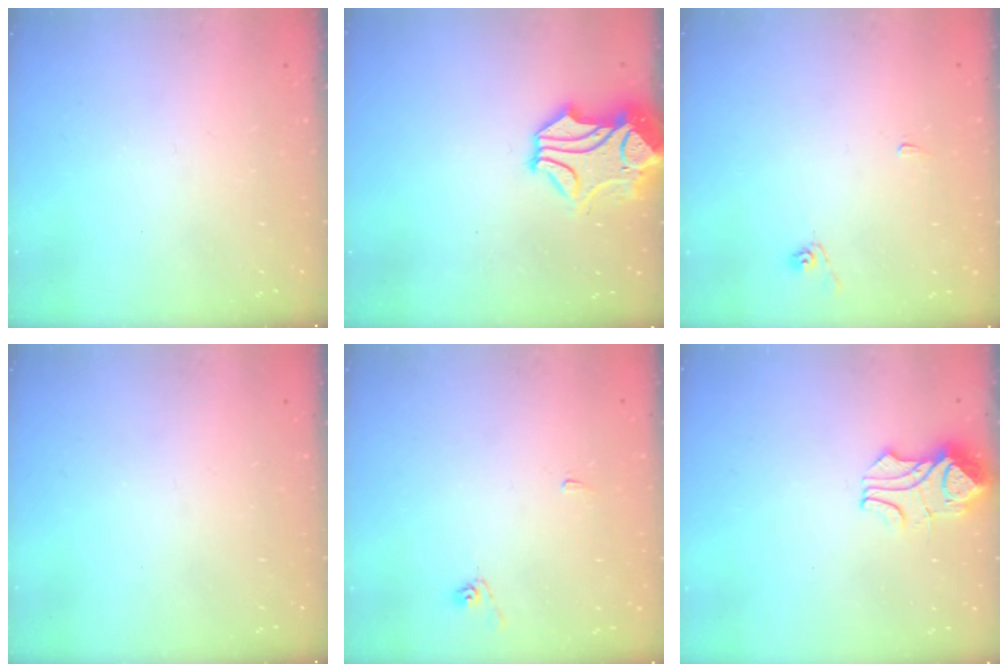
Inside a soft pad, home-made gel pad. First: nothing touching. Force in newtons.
{"total": 2.3, "press": 1.9, "slide": 1.3}
{"total": 2.7, "press": 2.7, "slide": 0.2}
{"total": 0.0}
{"total": 2.7, "press": 2.7, "slide": 0.2}
{"total": 3.8, "press": 3.6, "slide": 1.1}